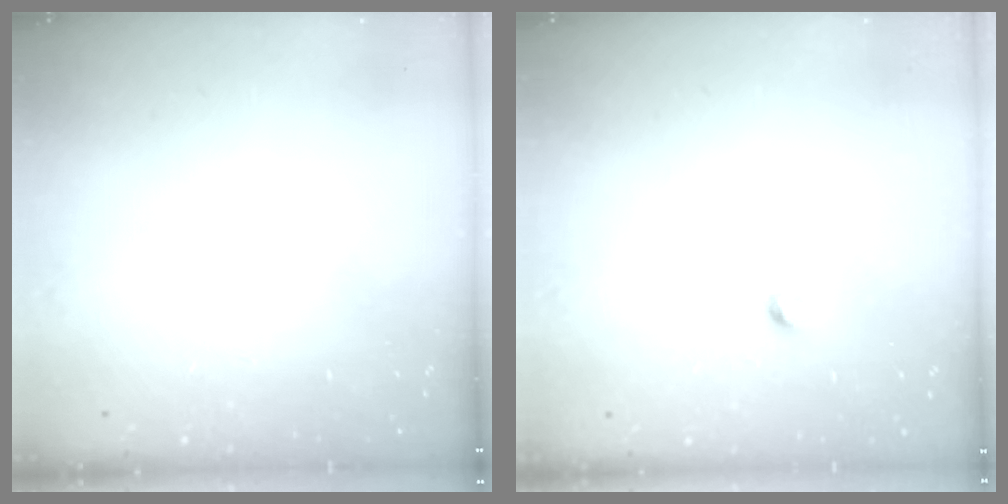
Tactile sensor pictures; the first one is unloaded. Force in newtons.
{"total": 3.3, "press": 3.2, "slide": 0.6}